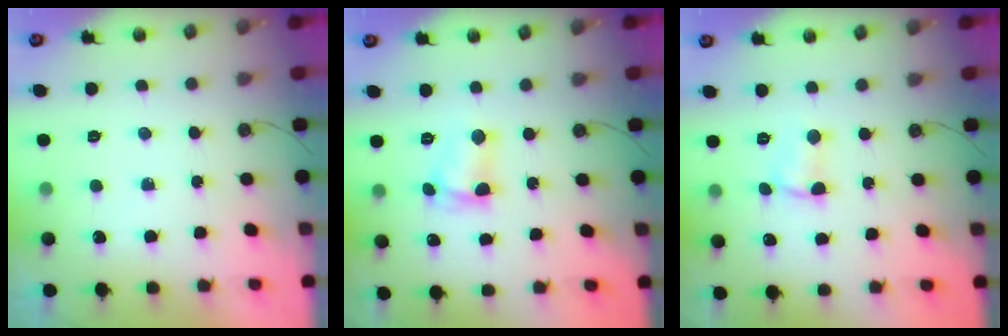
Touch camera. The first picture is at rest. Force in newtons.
{"total": 3.8, "press": 3.8, "slide": 0.3}
{"total": 1.9, "press": 1.9, "slide": 0.3}